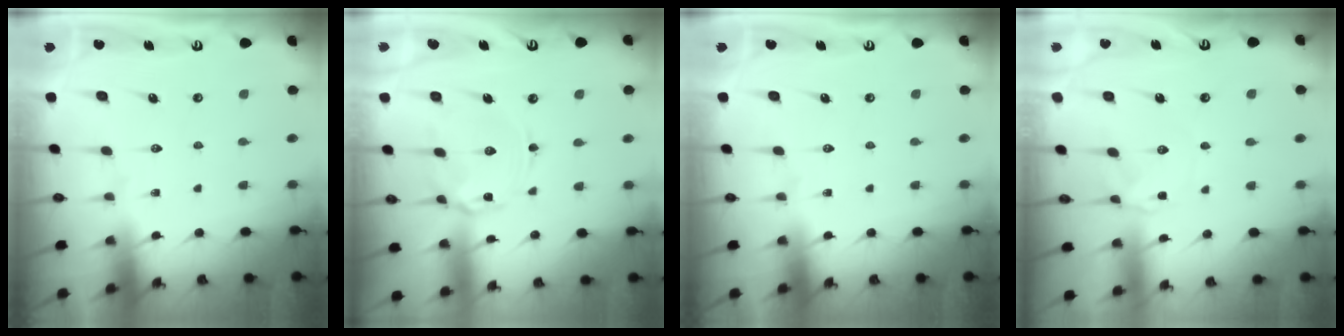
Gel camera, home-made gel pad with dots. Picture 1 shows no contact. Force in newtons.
{"total": 4.9, "press": 4.9, "slide": 0.1}
{"total": 0.0}
{"total": 2.0, "press": 1.9, "slide": 0.3}